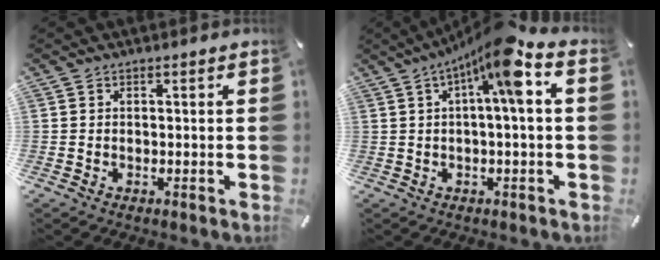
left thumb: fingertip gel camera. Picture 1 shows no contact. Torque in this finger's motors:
{"motor_torque": [0.36, 1.62, 1.85, -0.92, 0.27]}